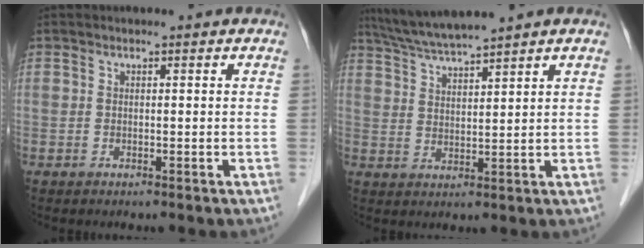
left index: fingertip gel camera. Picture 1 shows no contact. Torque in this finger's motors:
{"motor_torque": [-0.32, -0.58, 0.19, 0.07]}